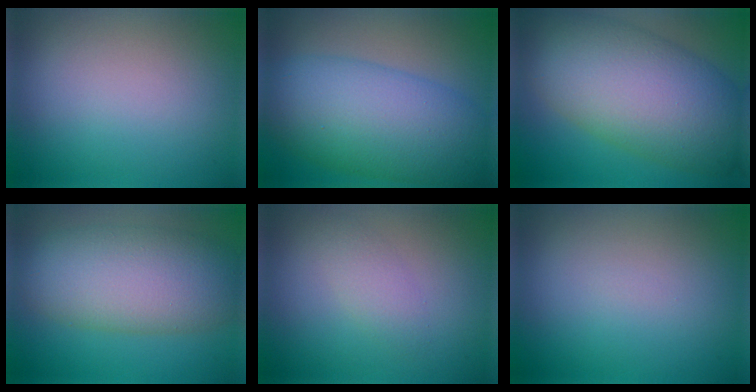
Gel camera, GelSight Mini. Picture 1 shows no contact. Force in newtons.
{"total": 10.0, "press": 10.0, "slide": 0.3}
{"total": 12.3, "press": 12.3, "slide": 0.4}
{"total": 8.5, "press": 8.5, "slide": 0.6}
{"total": 1.8, "press": 1.8, "slide": 0.0}
{"total": 0.0}